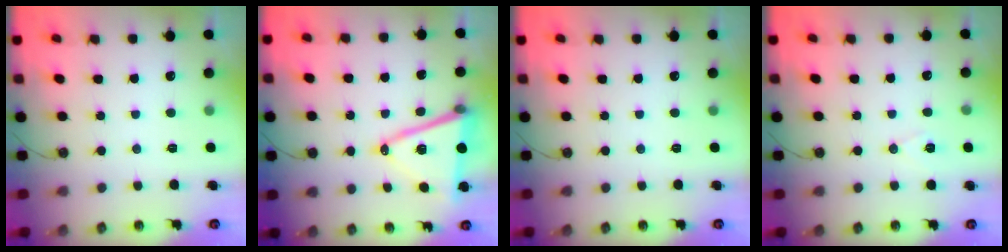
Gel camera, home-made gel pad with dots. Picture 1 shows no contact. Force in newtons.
{"total": 14.7, "press": 14.2, "slide": 3.8}
{"total": 0.0}
{"total": 6.3, "press": 4.9, "slide": 4.0}